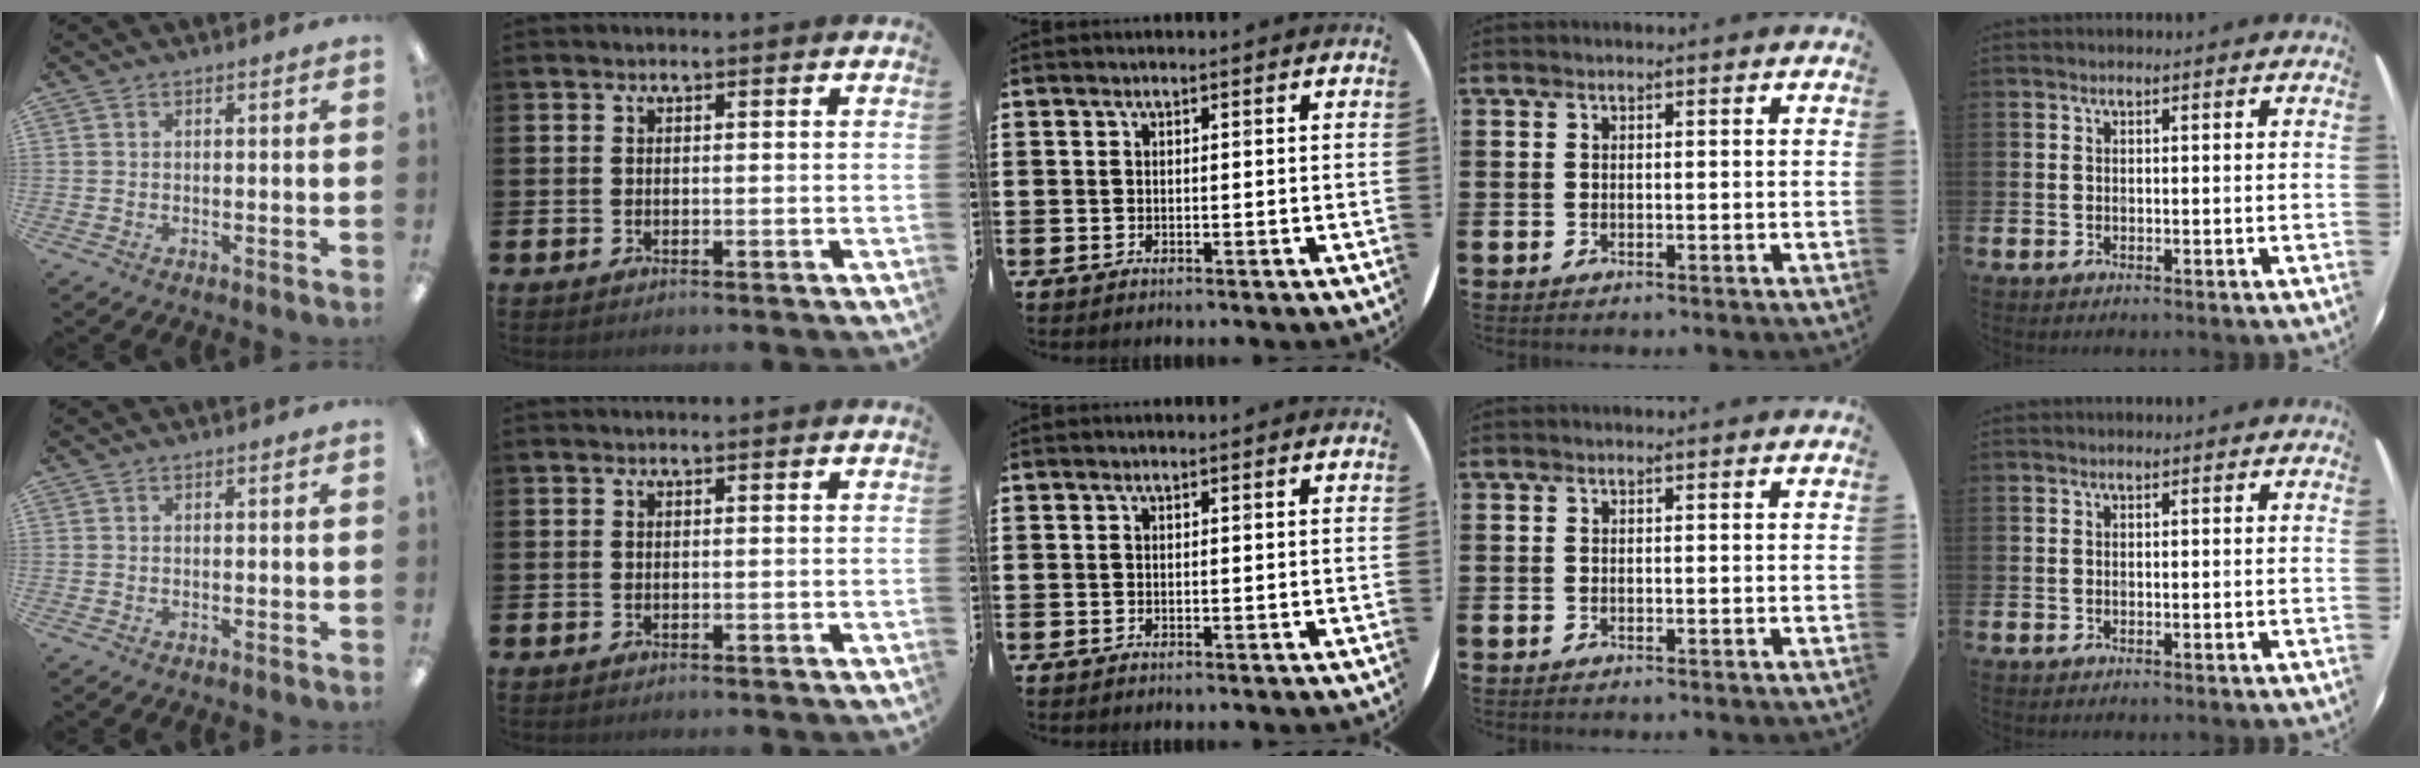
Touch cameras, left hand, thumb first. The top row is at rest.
{}